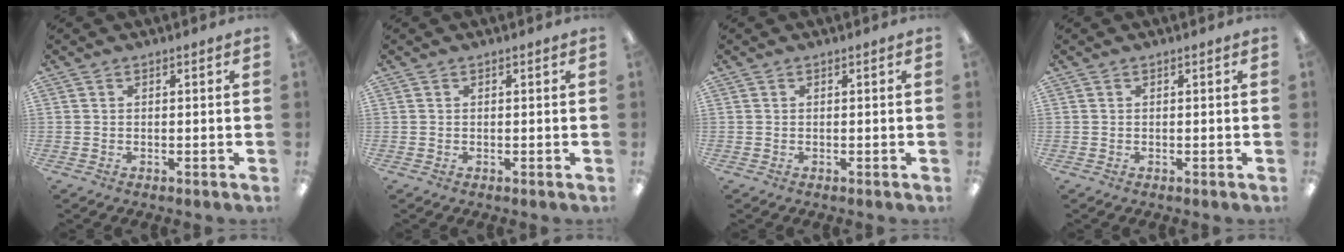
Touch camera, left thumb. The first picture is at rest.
{"total": 0.0}
{"total": 0.0}
{"total": 0.0}